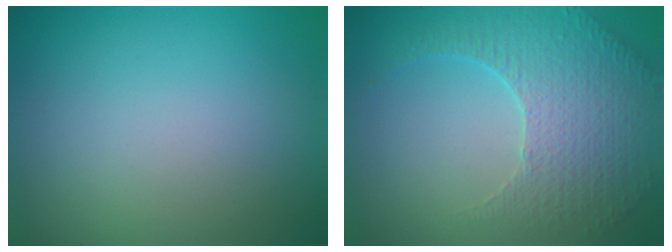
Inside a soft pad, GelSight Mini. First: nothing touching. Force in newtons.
{"total": 5.1, "press": 3.7, "slide": 3.5}